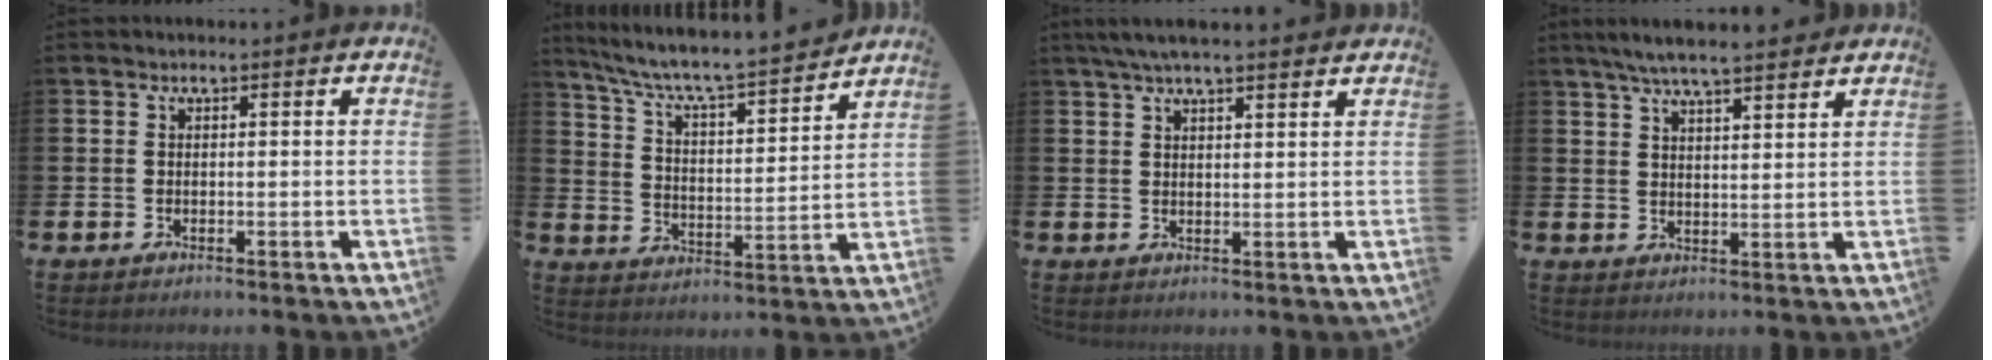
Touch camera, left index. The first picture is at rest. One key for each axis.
{"total": 7.0, "fx": 6.5, "fy": 0.5, "fz": 2.4, "tx": -0.079, "ty": -0.055, "tz": 0.106}
{"total": 4.4, "fx": 3.9, "fy": 0.4, "fz": 2.0, "tx": -0.048, "ty": -0.004, "tz": 0.071}
{"total": 5.9, "fx": 5.5, "fy": 0.5, "fz": 2.1, "tx": -0.055, "ty": -0.017, "tz": 0.099}